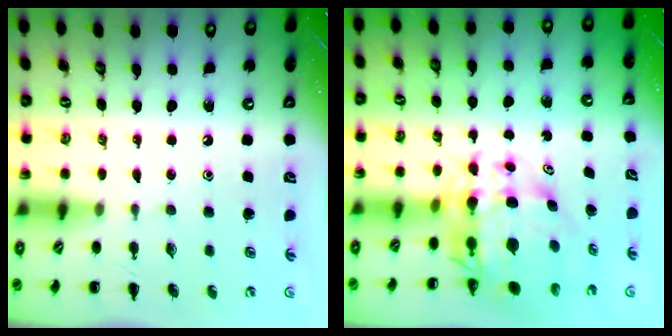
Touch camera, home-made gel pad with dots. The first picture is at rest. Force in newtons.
{"total": 10.4, "press": 9.8, "slide": 3.5}